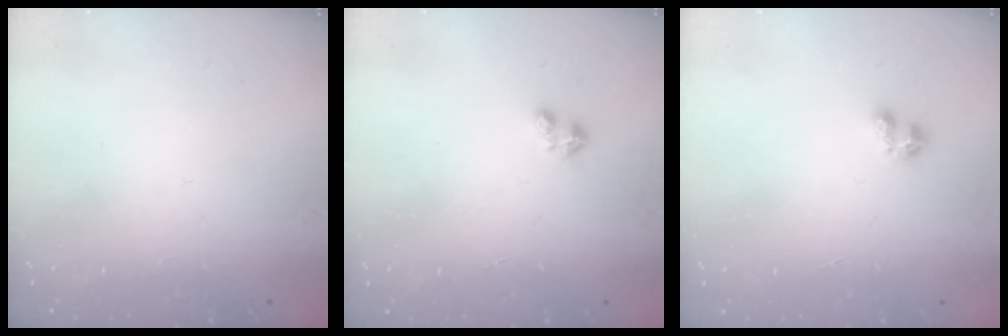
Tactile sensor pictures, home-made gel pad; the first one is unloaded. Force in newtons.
{"total": 1.8, "press": 1.8, "slide": 0.4}
{"total": 2.8, "press": 2.8, "slide": 0.5}